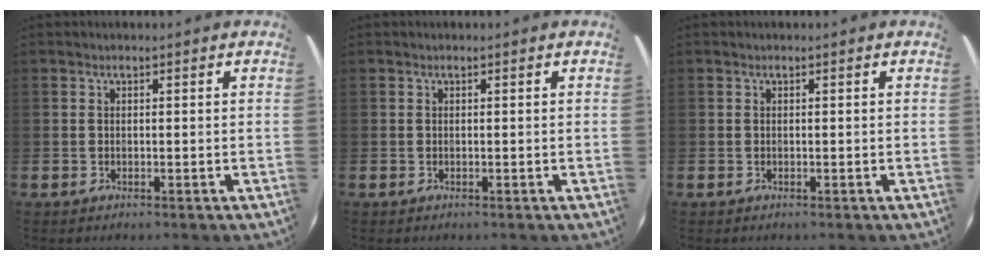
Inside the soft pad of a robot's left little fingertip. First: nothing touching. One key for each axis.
{"total": 0.0}
{"total": 0.0}